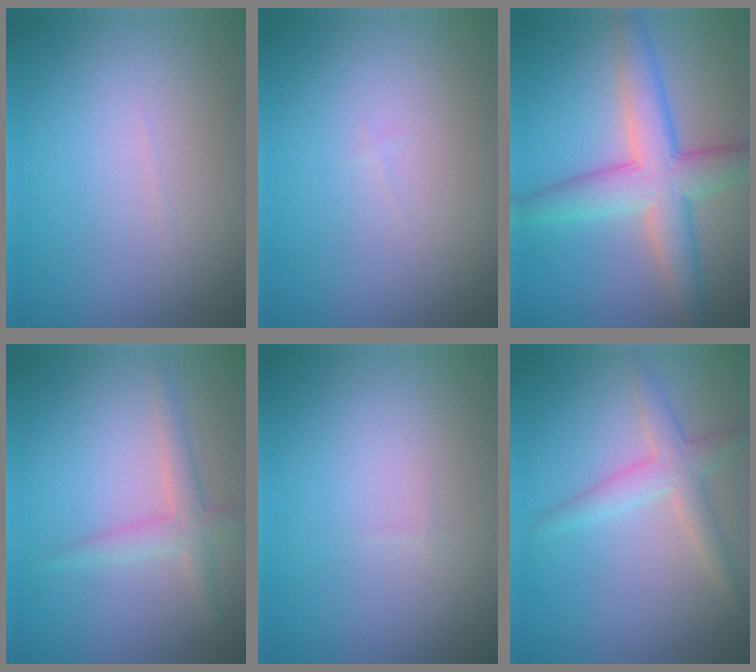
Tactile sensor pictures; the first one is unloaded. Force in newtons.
{"total": 0.0}
{"total": 5.9, "press": 5.9, "slide": 0.2}
{"total": 2.2, "press": 2.2, "slide": 0.0}
{"total": 0.0}
{"total": 2.7, "press": 2.7, "slide": 0.2}